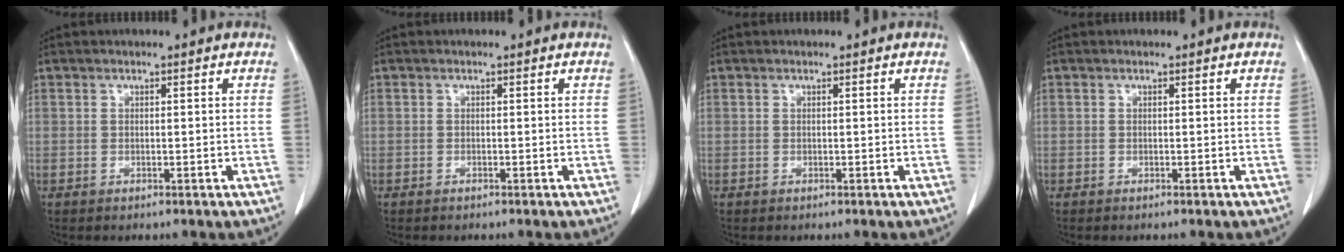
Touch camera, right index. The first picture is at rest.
{"total": 0.0}
{"total": 0.0}
{"total": 0.0}